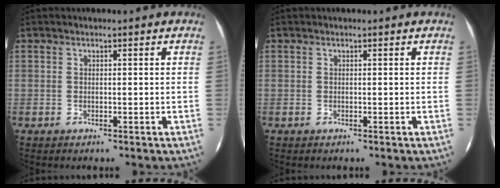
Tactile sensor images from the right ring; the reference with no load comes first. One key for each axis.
{"total": 0.0}